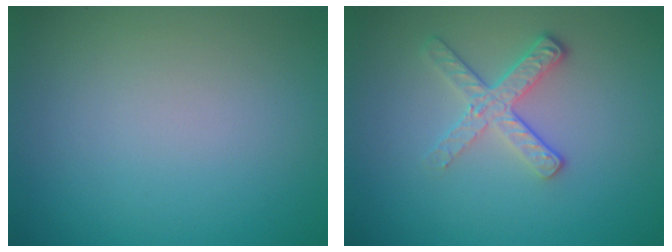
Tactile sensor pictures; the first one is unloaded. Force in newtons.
{"total": 3.0, "press": 2.6, "slide": 1.6}